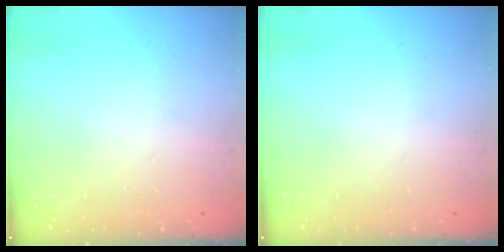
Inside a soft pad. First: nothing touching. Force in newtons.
{"total": 0.0}